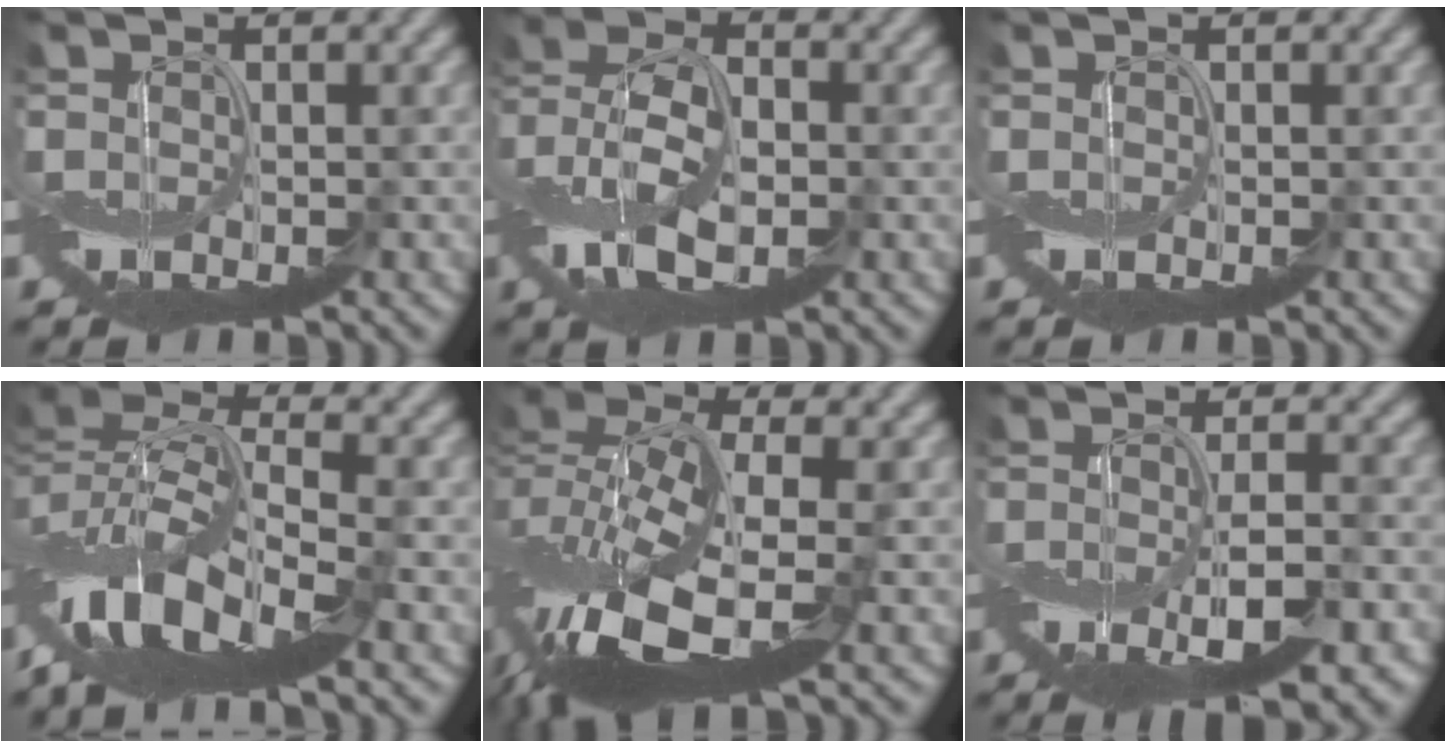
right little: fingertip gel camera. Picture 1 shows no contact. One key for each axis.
{"total": 6.7, "fx": -1.9, "fy": 3.8, "fz": 5.2, "tx": -0.111, "ty": 0.015, "tz": -0.050}
{"total": 0.0}
{"total": 9.8, "fx": -4.9, "fy": 3.9, "fz": 7.5, "tx": -0.137, "ty": 0.001, "tz": -0.101}
{"total": 11.7, "fx": -4.0, "fy": 5.1, "fz": 9.7, "tx": -0.214, "ty": -0.004, "tz": -0.081}
{"total": 6.5, "fx": -3.3, "fy": 1.7, "fz": 5.3, "tx": -0.095, "ty": -0.016, "tz": -0.052}